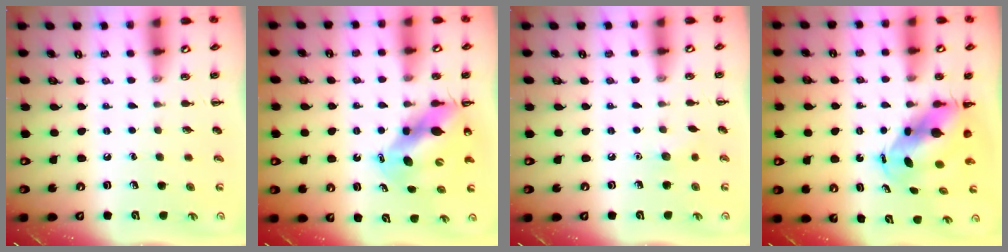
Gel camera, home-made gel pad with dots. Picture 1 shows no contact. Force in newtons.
{"total": 10.6, "press": 10.2, "slide": 2.9}
{"total": 4.8, "press": 4.6, "slide": 1.4}
{"total": 7.5, "press": 7.3, "slide": 1.7}